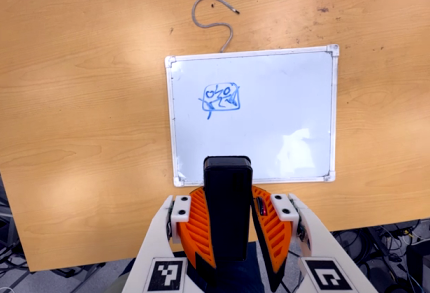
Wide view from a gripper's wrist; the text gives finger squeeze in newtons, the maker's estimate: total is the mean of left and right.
{"total": 9.8, "left": 8.1, "right": 11.4}